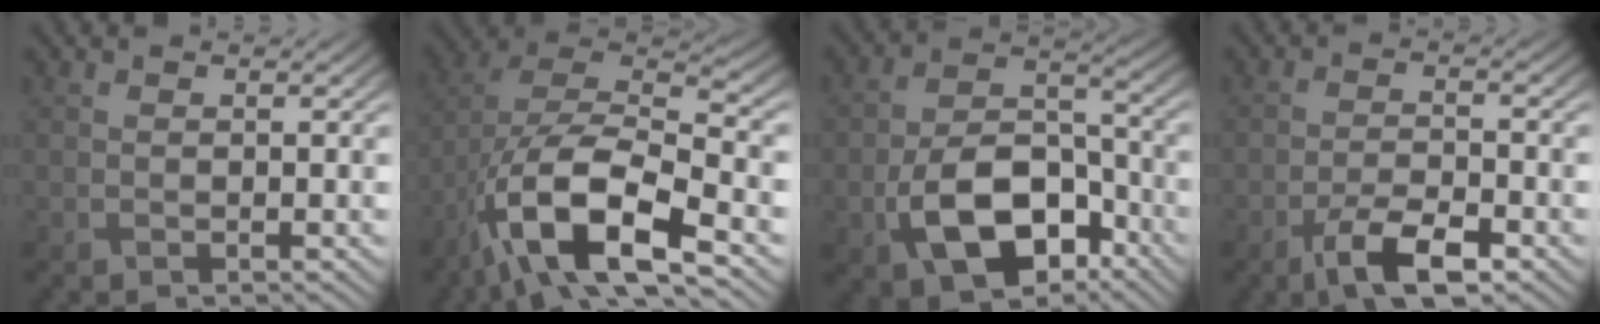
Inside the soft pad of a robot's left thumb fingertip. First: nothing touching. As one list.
[{"total": 14.8, "force": [-7.3, 5.6, 11.5], "torque": [-0.241, -0.017, -0.144]}, {"total": 11.6, "force": [-5.1, 6.8, 7.9], "torque": [-0.160, -0.008, -0.090]}, {"total": 5.9, "force": [-3.6, 1.9, 4.2], "torque": [-0.082, 0.001, -0.068]}]